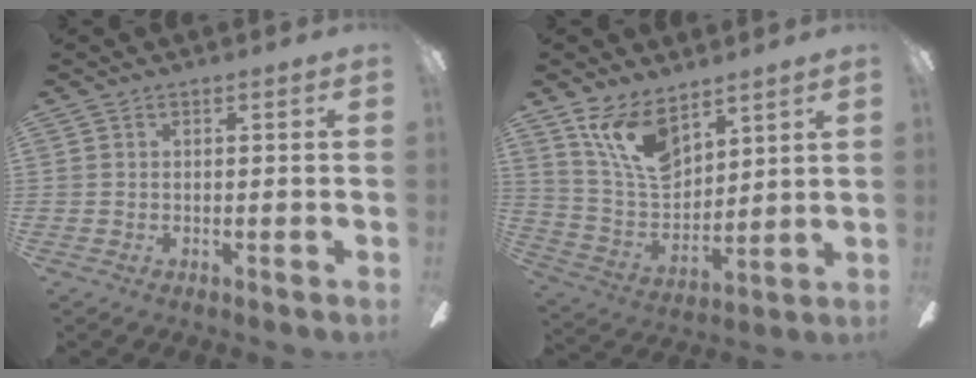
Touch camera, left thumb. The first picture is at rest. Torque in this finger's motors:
{"motor_torque": [1.52, 0.75, 1.22, -1.25, 0.20]}